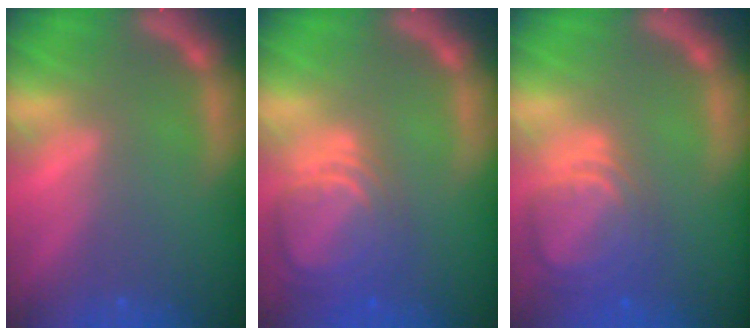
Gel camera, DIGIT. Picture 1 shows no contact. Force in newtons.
{"total": 7.5}
{"total": 6.5}